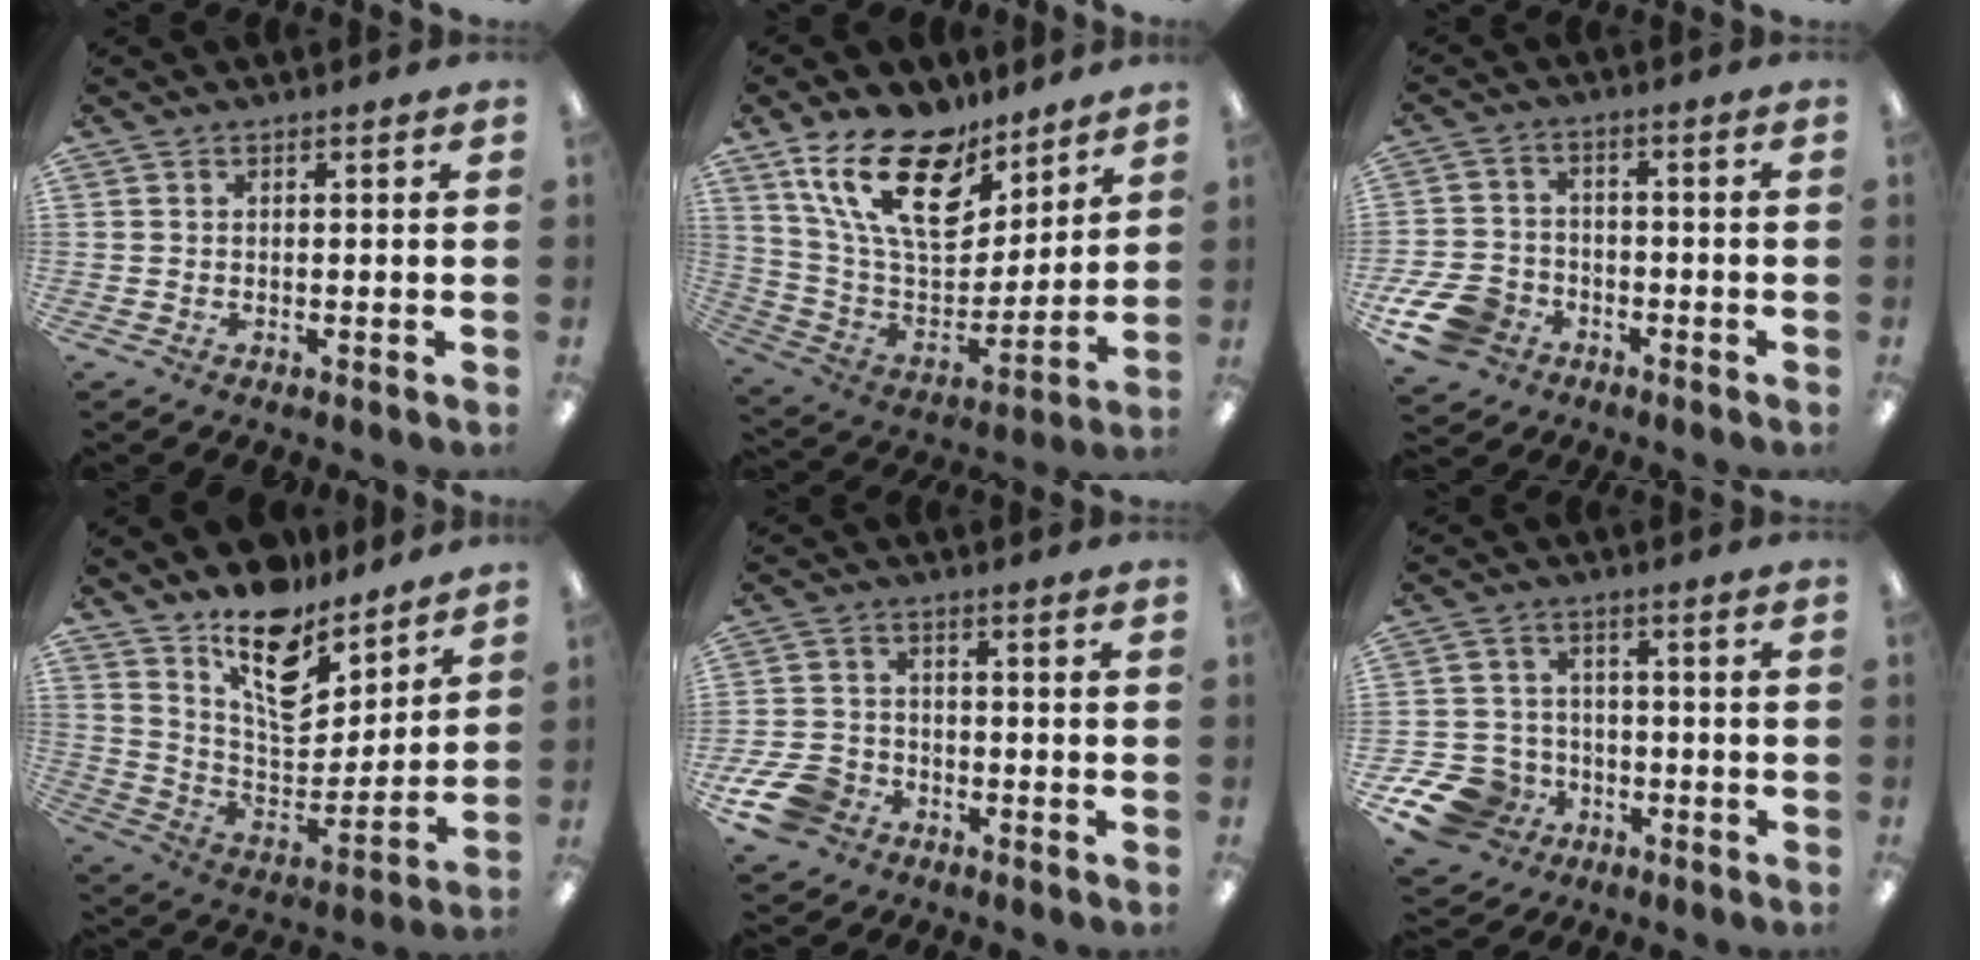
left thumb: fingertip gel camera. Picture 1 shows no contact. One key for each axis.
{"total": 21.3, "fx": 13.4, "fy": 10.6, "fz": 12.7, "tx": -0.244, "ty": -0.067, "tz": 0.242}
{"total": 10.4, "fx": -5.7, "fy": 7.3, "fz": 4.8, "tx": -0.107, "ty": 0.038, "tz": -0.103}
{"total": 15.5, "fx": 11.3, "fy": 7.5, "fz": 7.4, "tx": -0.119, "ty": -0.089, "tz": 0.204}
{"total": 9.3, "fx": -5.5, "fy": 6.3, "fz": 4.1, "tx": -0.096, "ty": 0.033, "tz": -0.102}
{"total": 11.9, "fx": -5.8, "fy": 9.3, "fz": 4.5, "tx": -0.107, "ty": 0.039, "tz": -0.098}